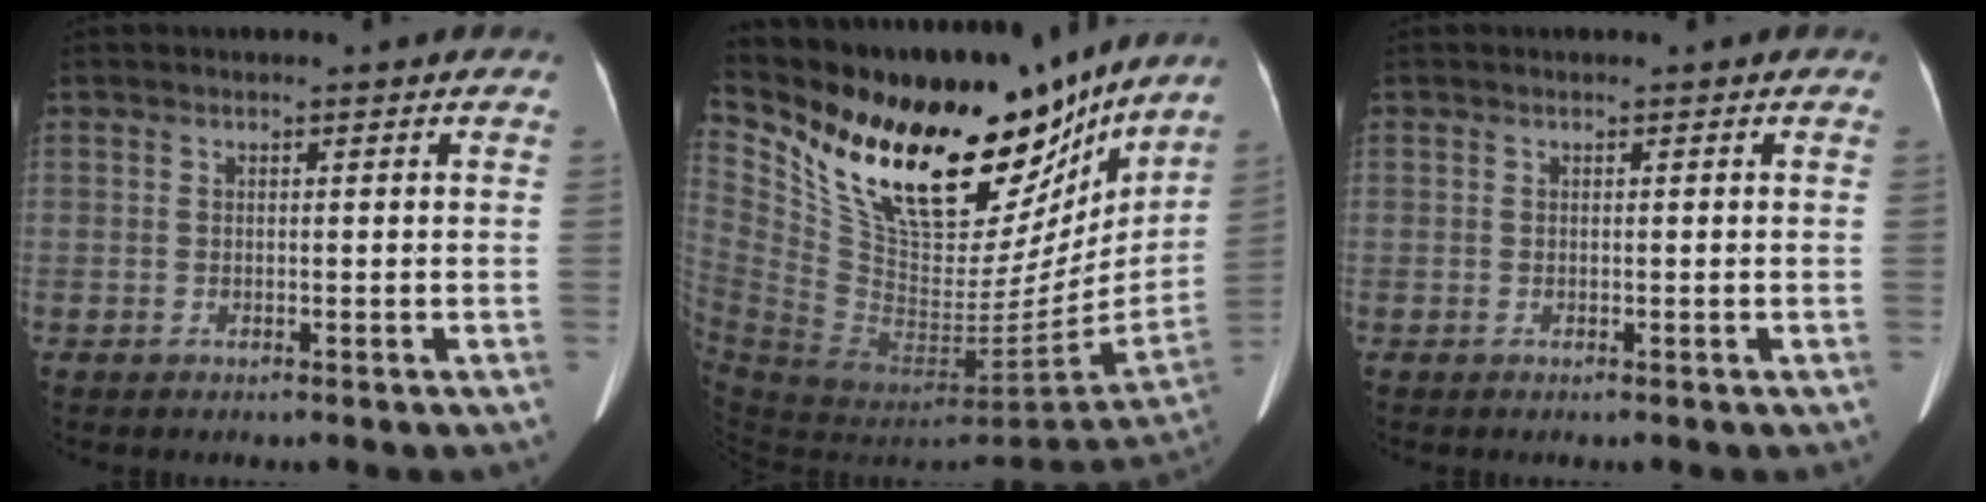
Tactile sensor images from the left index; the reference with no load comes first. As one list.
[{"total": 33.7, "force": [26.2, 12.2, 17.2], "torque": [-0.310, -0.011, 0.396]}, {"total": 0.0}]